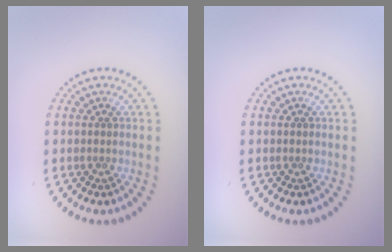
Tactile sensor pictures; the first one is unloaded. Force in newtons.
{"total": 0.0}